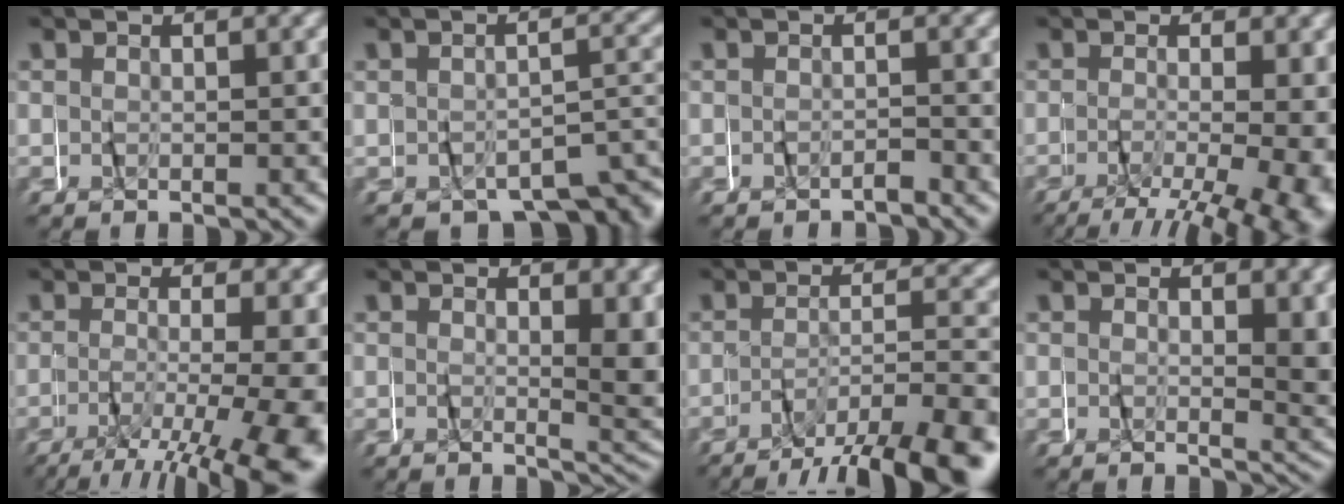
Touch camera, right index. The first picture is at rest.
{"total": 7.7, "force": [-5.1, 3.7, 4.4], "torque": [-0.052, -0.014, -0.077]}
{"total": 1.4, "force": [-1.3, -0.1, -0.5], "torque": [0.006, 0.000, -0.023]}
{"total": 7.0, "force": [-2.1, 2.4, 6.2], "torque": [-0.073, -0.022, -0.024]}
{"total": 6.6, "force": [-2.5, 0.9, 6.0], "torque": [-0.080, -0.016, -0.035]}
{"total": 2.4, "force": [0.6, 0.0, 2.3], "torque": [-0.033, -0.005, 0.011]}
{"total": 8.3, "force": [-6.2, 1.4, 5.4], "torque": [-0.081, -0.015, -0.098]}
{"total": 1.9, "force": [0.8, 0.1, 1.7], "torque": [-0.023, -0.003, 0.013]}